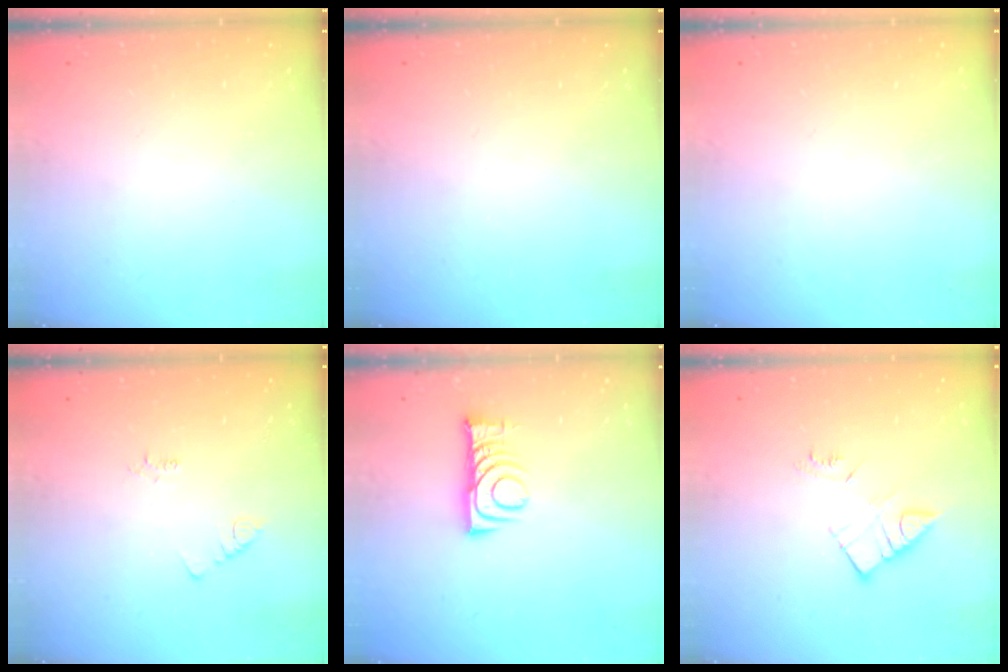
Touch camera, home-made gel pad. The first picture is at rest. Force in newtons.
{"total": 0.0}
{"total": 0.0}
{"total": 1.9, "press": 1.9, "slide": 0.3}
{"total": 8.1, "press": 8.1, "slide": 0.9}
{"total": 8.9, "press": 8.9, "slide": 0.5}